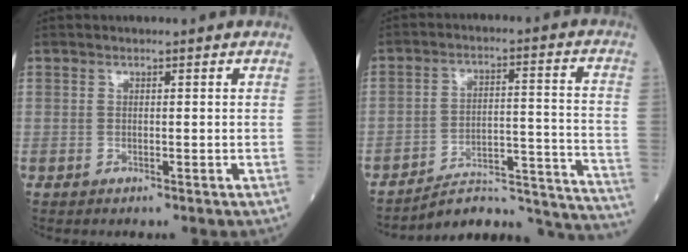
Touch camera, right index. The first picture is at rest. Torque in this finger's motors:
{"motor_torque": [-0.71, -0.55, -0.24, -0.02]}